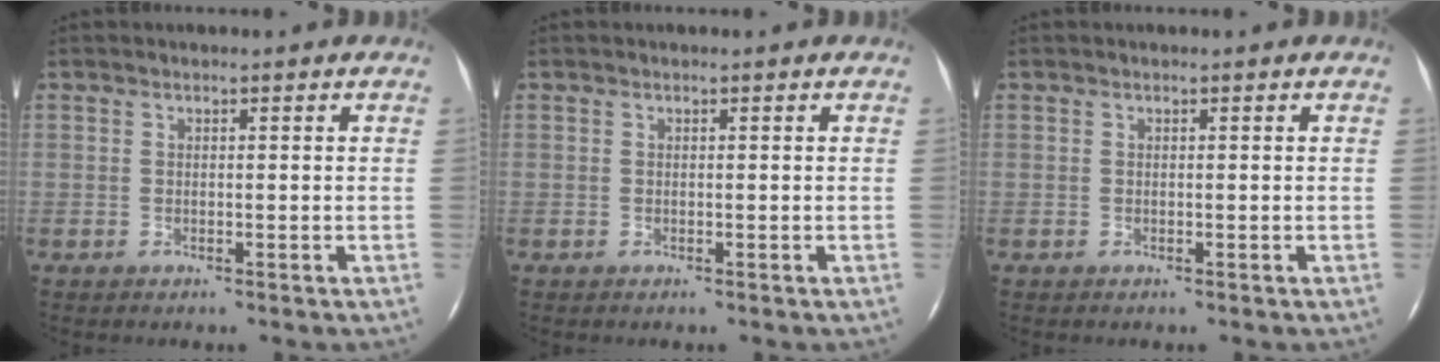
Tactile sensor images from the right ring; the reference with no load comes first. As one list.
[{"total": 0.0}, {"total": 0.0}]